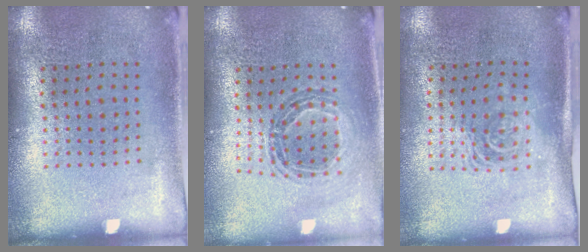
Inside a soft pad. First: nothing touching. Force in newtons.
{"total": 0.8, "press": 0.8, "slide": 0.1}
{"total": 1.6, "press": 1.3, "slide": 0.9}